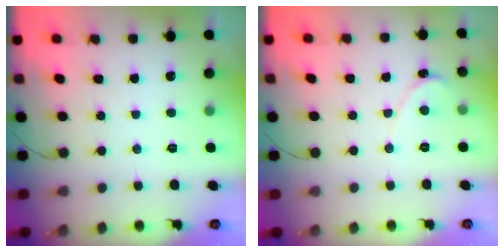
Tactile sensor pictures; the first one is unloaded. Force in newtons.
{"total": 0.6, "press": 0.6, "slide": 0.1}